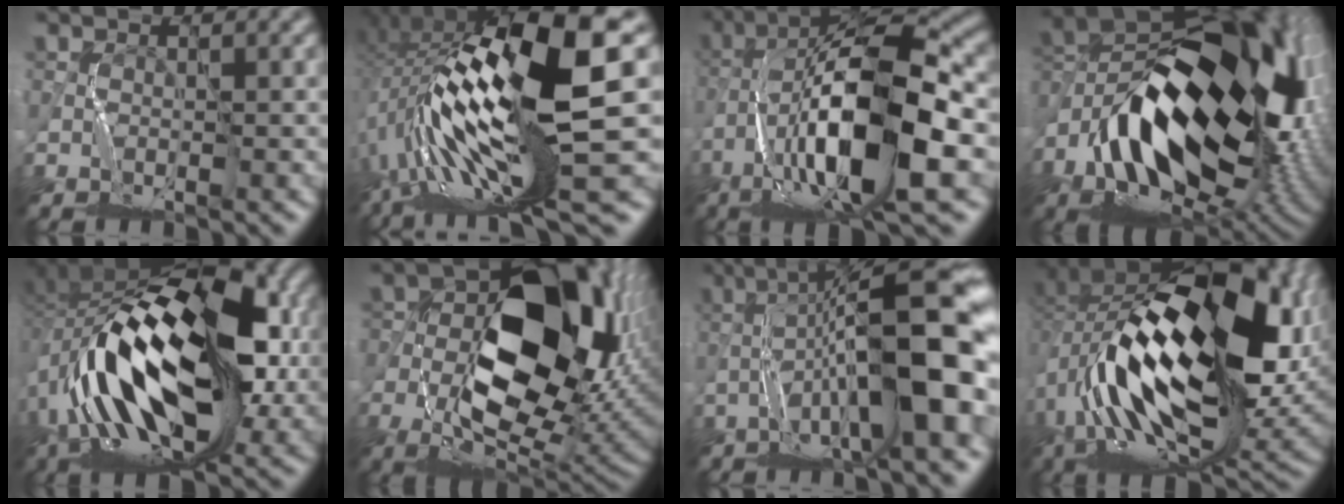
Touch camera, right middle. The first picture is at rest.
{"total": 16.1, "force": [-1.4, 3.5, 15.7], "torque": [-0.302, 0.014, -0.011]}
{"total": 15.7, "force": [-4.3, 5.0, 14.2], "torque": [-0.254, 0.024, -0.068]}
{"total": 16.9, "force": [-2.8, 10.2, 13.1], "torque": [-0.237, 0.011, -0.050]}
{"total": 16.4, "force": [-2.0, 8.8, 13.7], "torque": [-0.242, 0.021, -0.043]}
{"total": 15.8, "force": [-1.0, 9.4, 12.6], "torque": [-0.196, -0.001, -0.023]}
{"total": 12.9, "force": [-3.2, 2.5, 12.3], "torque": [-0.199, 0.019, -0.047]}
{"total": 19.1, "force": [0.6, 11.1, 15.5], "torque": [-0.299, -0.005, 0.024]}